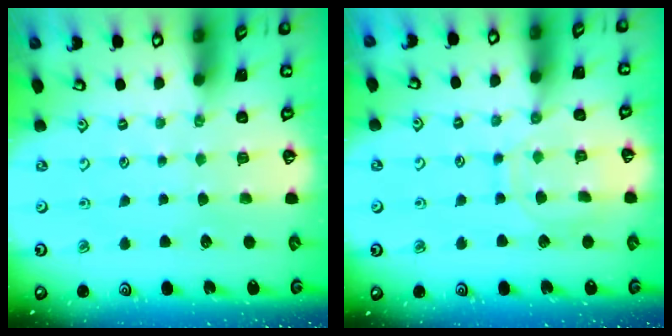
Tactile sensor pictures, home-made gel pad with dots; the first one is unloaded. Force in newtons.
{"total": 10.3, "press": 10.2, "slide": 0.7}